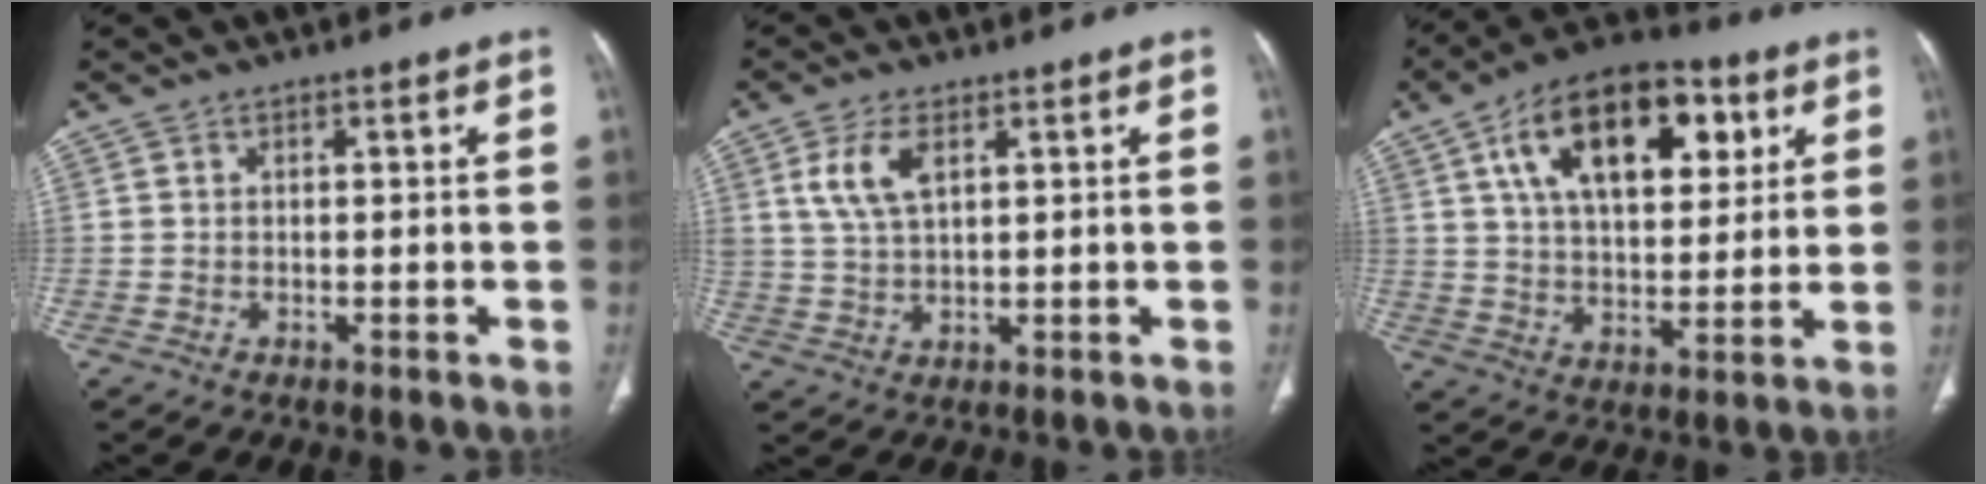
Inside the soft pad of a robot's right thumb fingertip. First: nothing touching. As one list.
[{"total": 6.7, "force": [2.7, 3.3, 5.2], "torque": [-0.110, -0.007, 0.061]}, {"total": 21.2, "force": [8.2, 11.4, 15.9], "torque": [-0.220, -0.008, 0.131]}]